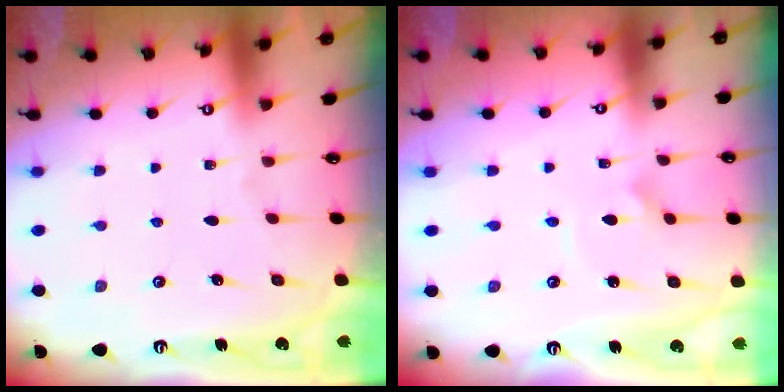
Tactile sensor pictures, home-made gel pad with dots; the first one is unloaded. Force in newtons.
{"total": 2.1, "press": 2.1, "slide": 0.0}